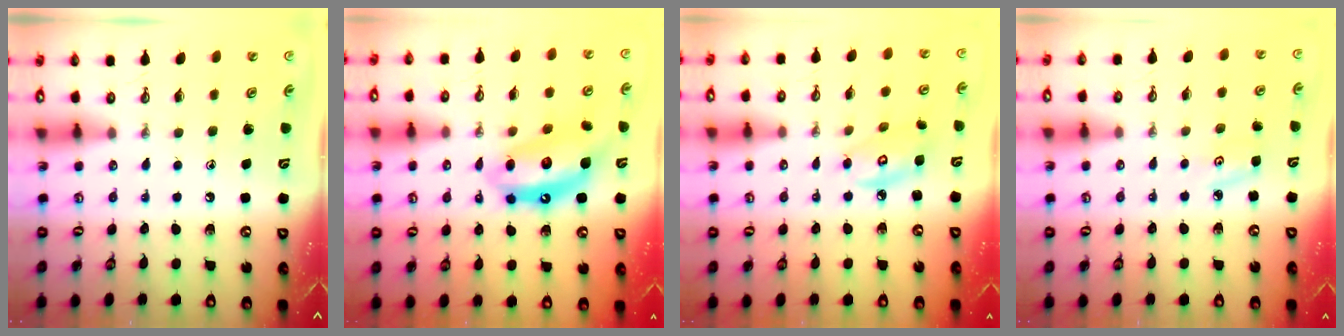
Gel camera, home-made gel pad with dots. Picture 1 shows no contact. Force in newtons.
{"total": 12.8, "press": 12.8, "slide": 1.1}
{"total": 6.7, "press": 6.7, "slide": 0.3}
{"total": 3.4, "press": 3.4, "slide": 0.4}